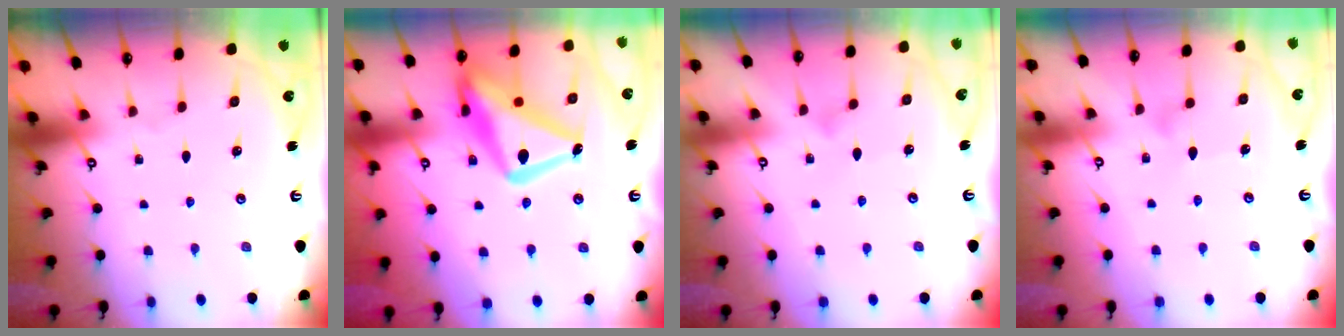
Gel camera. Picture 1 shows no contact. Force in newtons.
{"total": 21.7, "press": 21.6, "slide": 2.0}
{"total": 5.0, "press": 4.9, "slide": 0.3}
{"total": 6.3, "press": 6.3, "slide": 0.3}